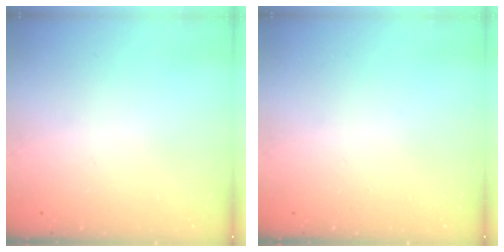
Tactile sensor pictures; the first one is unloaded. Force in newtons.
{"total": 0.0}